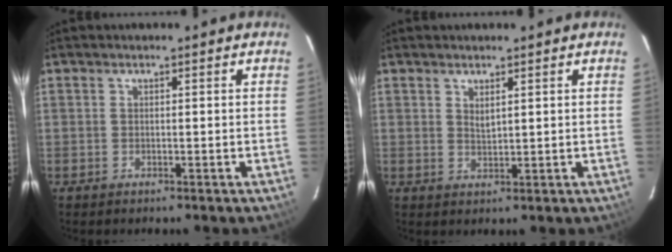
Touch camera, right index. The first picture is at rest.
{"total": 2.1, "force": [1.2, 0.8, 1.6], "torque": [-0.024, 0.001, 0.023]}